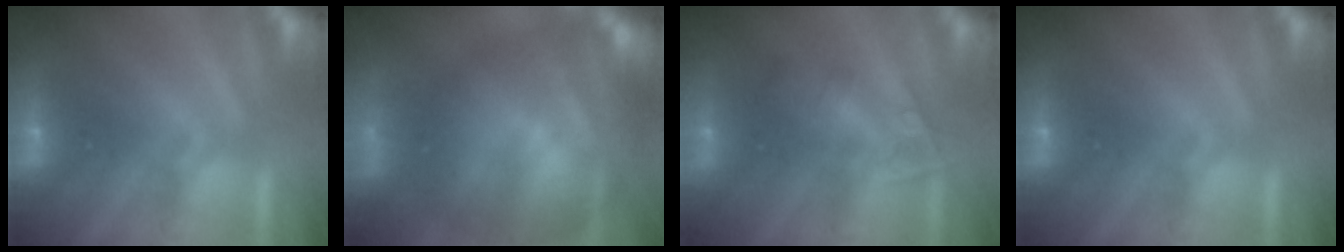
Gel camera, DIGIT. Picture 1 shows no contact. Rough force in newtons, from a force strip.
{"total": 10.5}
{"total": 2.4}
{"total": 0.0}